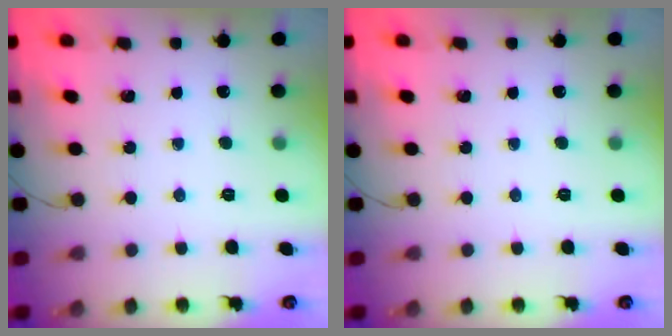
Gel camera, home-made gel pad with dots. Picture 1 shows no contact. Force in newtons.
{"total": 0.0}